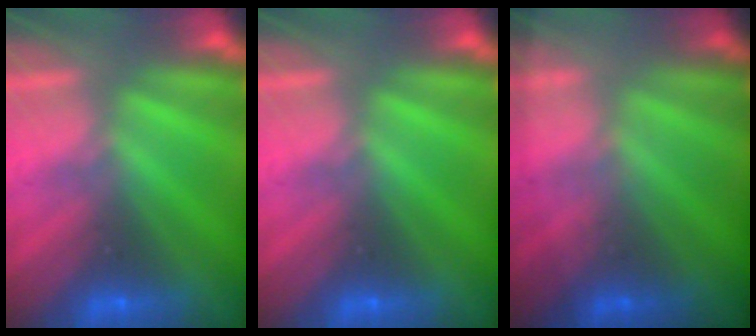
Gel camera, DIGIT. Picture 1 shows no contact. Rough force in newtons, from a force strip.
{"total": 0.0}
{"total": 1.9}